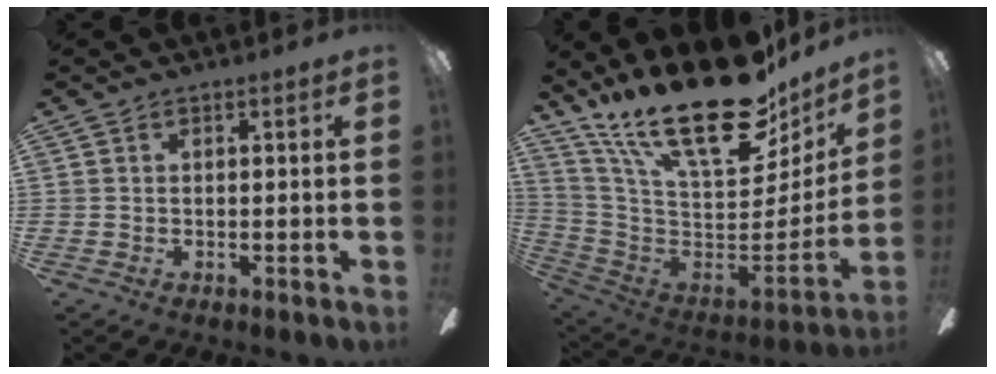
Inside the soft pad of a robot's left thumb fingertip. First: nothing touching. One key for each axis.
{"total": 29.2, "fx": 18.9, "fy": 11.2, "fz": 19.2, "tx": -0.312, "ty": -0.136, "tz": 0.331}